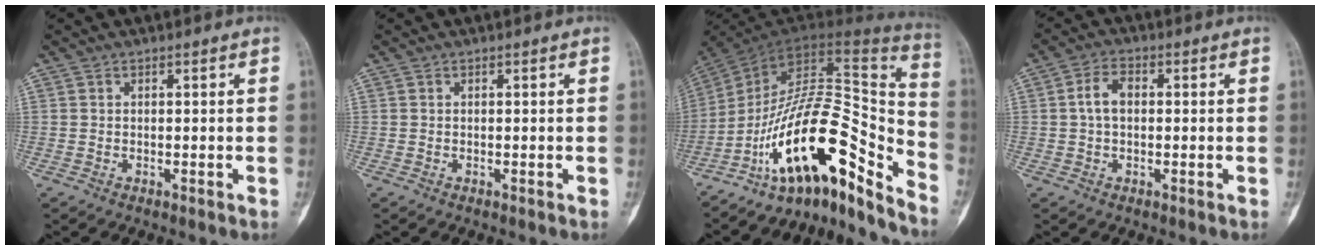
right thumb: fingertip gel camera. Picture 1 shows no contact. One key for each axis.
{"total": 0.0}
{"total": 22.2, "fx": -15.0, "fy": 6.9, "fz": 14.9, "tx": -0.206, "ty": 0.135, "tz": -0.251}
{"total": 4.4, "fx": 0.3, "fy": 2.8, "fz": 3.4, "tx": -0.066, "ty": 0.014, "tz": 0.002}